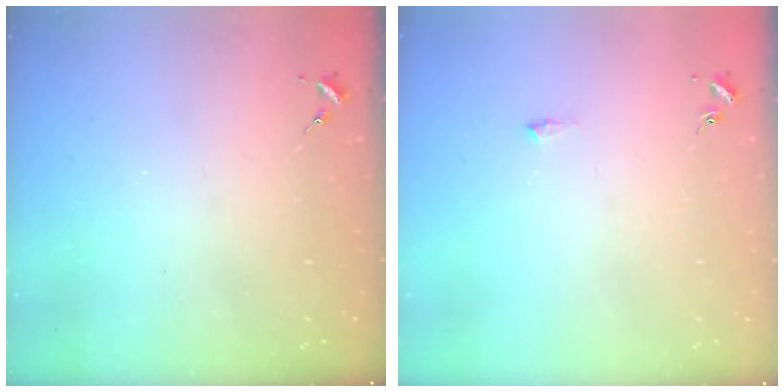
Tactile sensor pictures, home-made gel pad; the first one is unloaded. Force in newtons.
{"total": 4.3, "press": 4.3, "slide": 0.7}